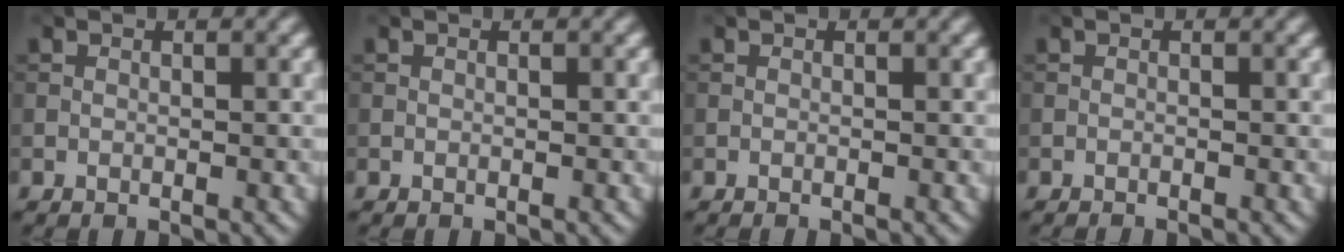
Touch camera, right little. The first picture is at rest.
{"total": 0.0}
{"total": 0.0}
{"total": 0.6, "force": [-0.6, 0.1, 0.2], "torque": [0.002, 0.000, -0.011]}